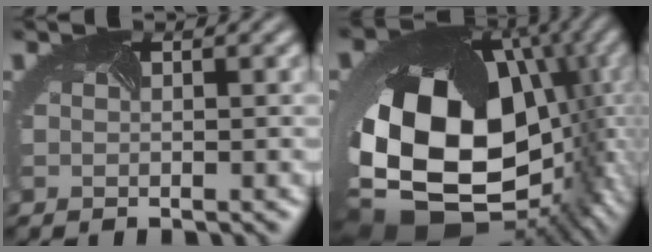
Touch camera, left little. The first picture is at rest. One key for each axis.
{"total": 20.2, "fx": -1.6, "fy": 15.5, "fz": 12.8, "tx": -0.261, "ty": -0.086, "tz": 0.020}